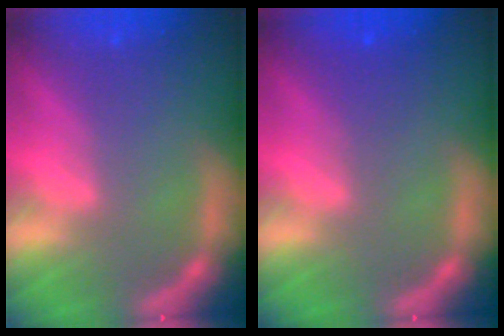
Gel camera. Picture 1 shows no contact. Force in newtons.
{"total": 1.5}